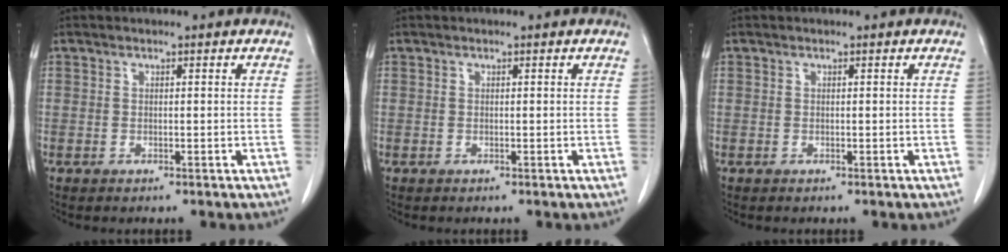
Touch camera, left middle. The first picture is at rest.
{"total": 0.0}
{"total": 0.0}